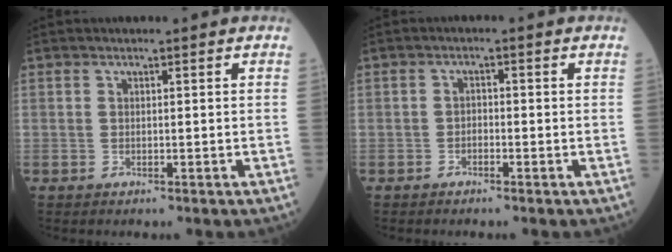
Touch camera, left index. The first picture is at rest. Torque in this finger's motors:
{"motor_torque": [-0.05, 0.25, -0.08, -0.01]}